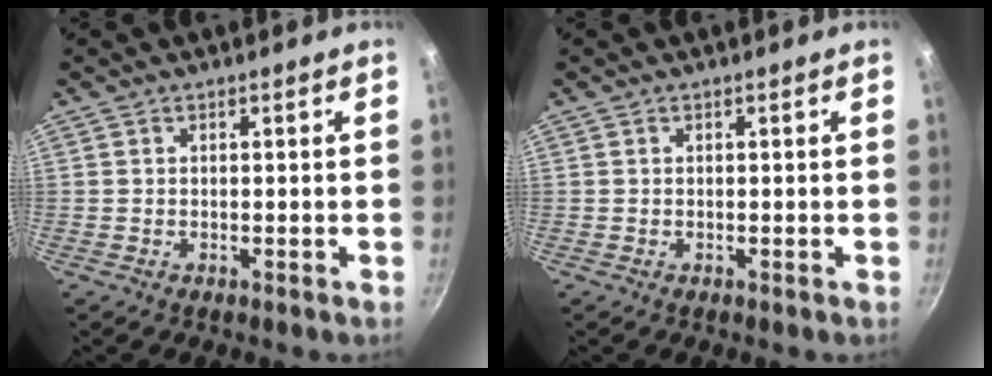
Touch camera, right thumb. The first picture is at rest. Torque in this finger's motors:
{"motor_torque": [-0.06, -0.05, 0.15, 0.05, 0.00]}